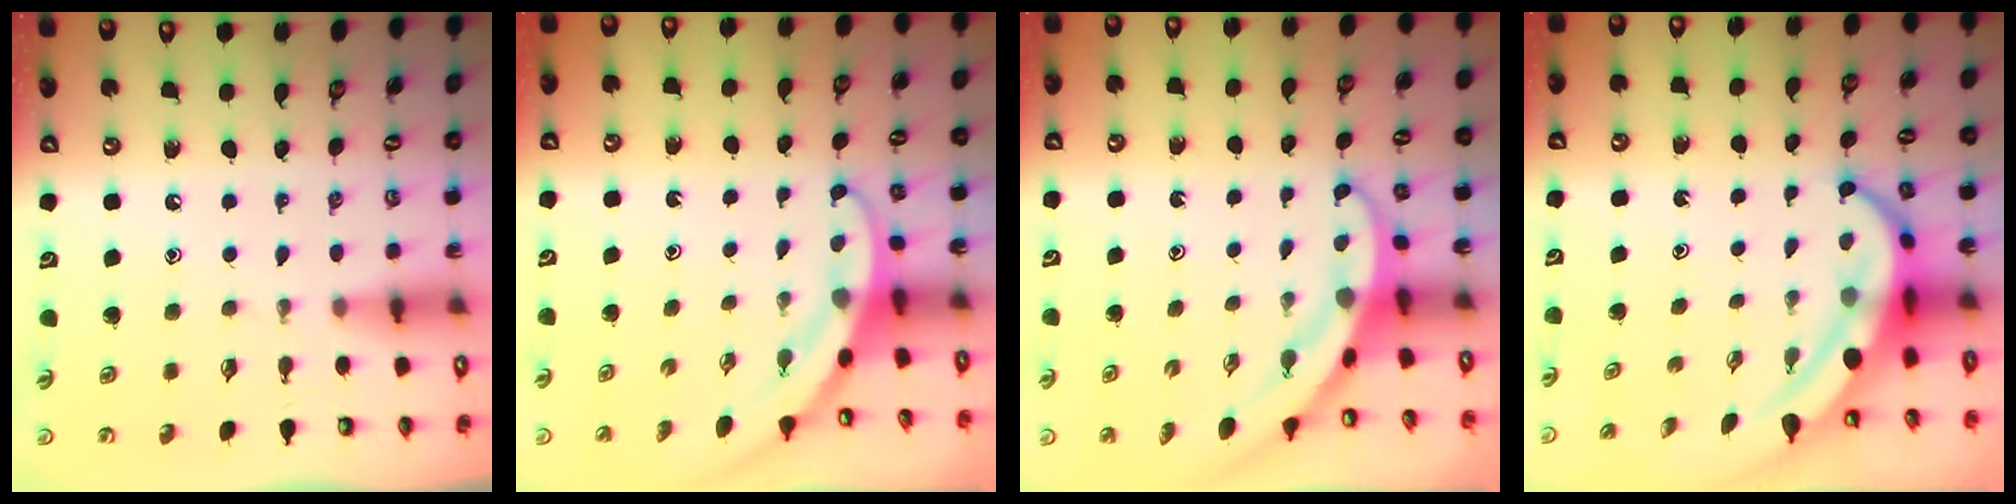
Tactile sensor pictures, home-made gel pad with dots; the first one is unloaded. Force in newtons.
{"total": 3.1, "press": 3.1, "slide": 0.1}
{"total": 3.8, "press": 3.8, "slide": 0.1}
{"total": 7.0, "press": 6.9, "slide": 1.1}